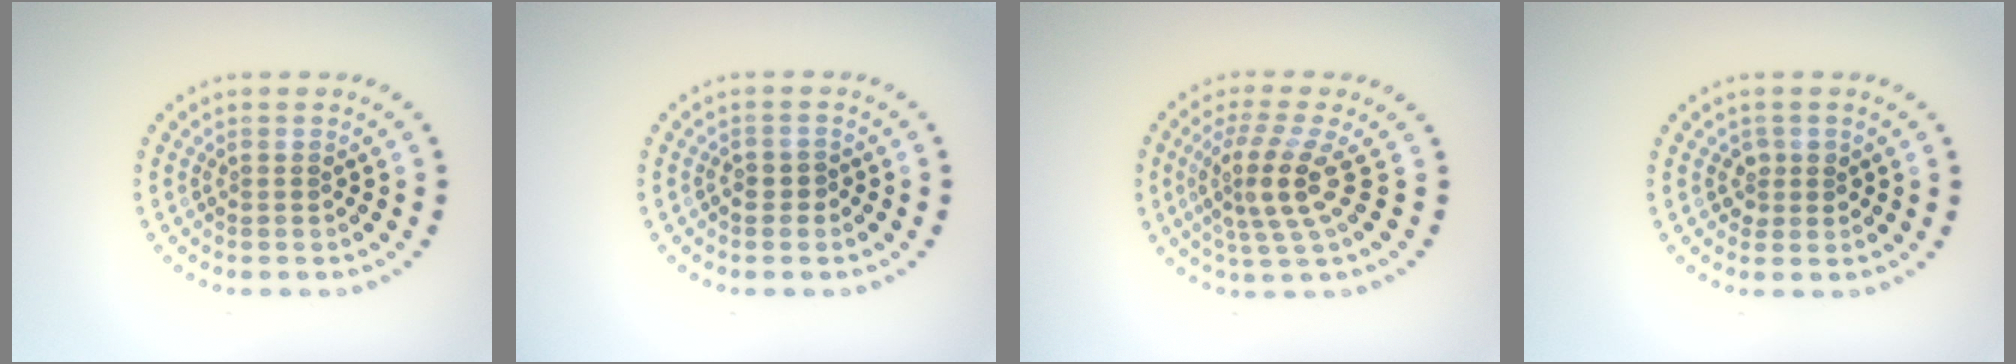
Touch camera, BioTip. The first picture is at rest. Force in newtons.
{"total": 0.9, "press": 0.8, "slide": 0.5}
{"total": 4.1, "press": 3.2, "slide": 2.6}
{"total": 1.1, "press": 1.0, "slide": 0.5}